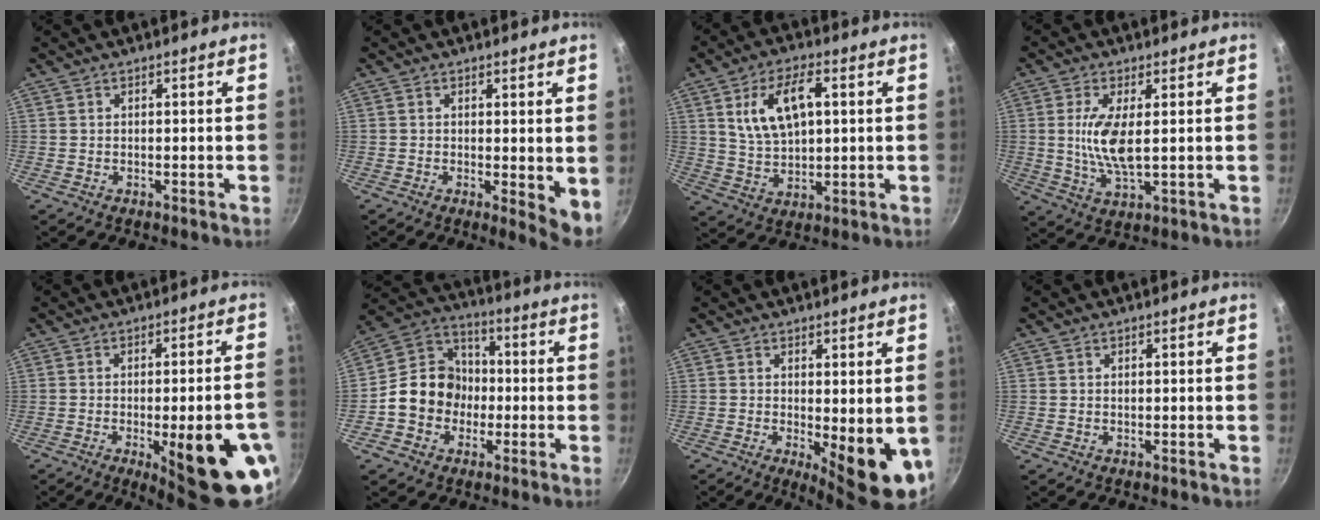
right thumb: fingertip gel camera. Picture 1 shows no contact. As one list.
[{"total": 5.0, "force": [0.5, 1.7, 4.6], "torque": [-0.060, -0.012, 0.007]}, {"total": 11.8, "force": [3.2, 6.2, 9.5], "torque": [-0.159, -0.001, 0.064]}, {"total": 8.5, "force": [0.9, 2.9, 7.9], "torque": [-0.163, -0.009, 0.021]}, {"total": 18.5, "force": [-6.4, 5.0, 16.6], "torque": [-0.188, 0.013, -0.073]}, {"total": 12.5, "force": [-2.3, 10.9, 5.7], "torque": [-0.057, 0.040, -0.059]}, {"total": 10.0, "force": [-1.2, 3.3, 9.4], "torque": [-0.108, -0.011, -0.004]}, {"total": 0.0}]